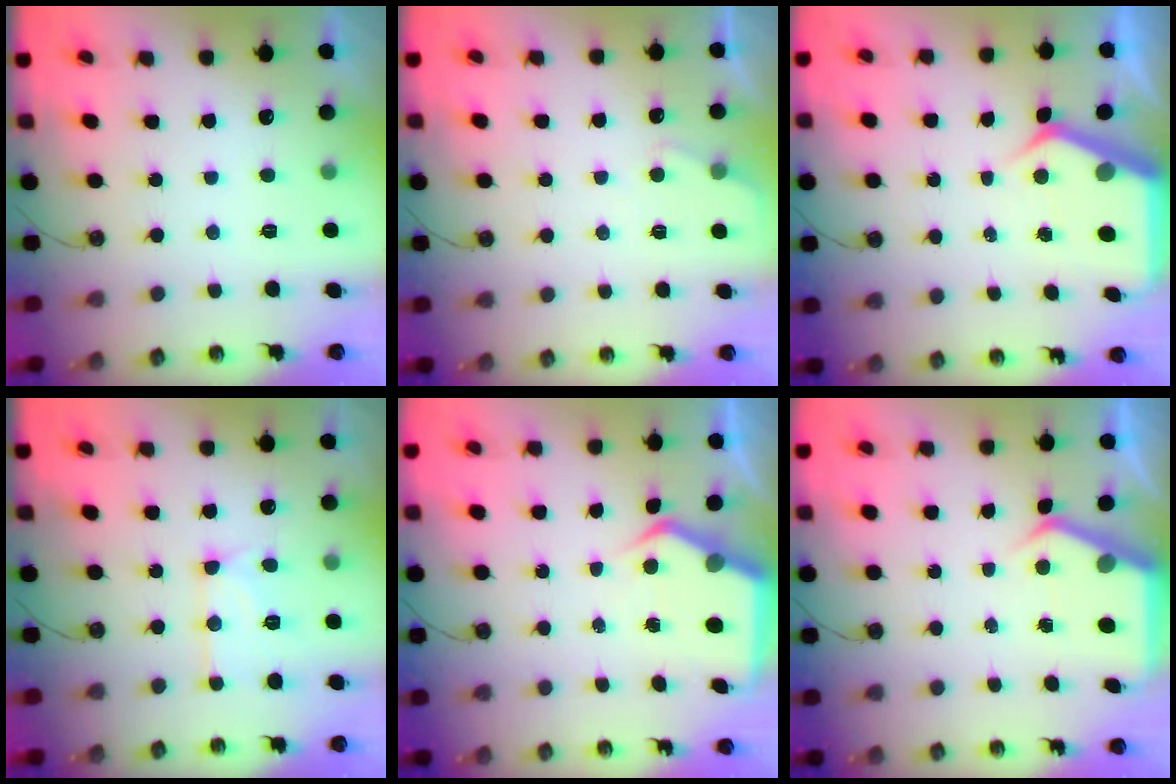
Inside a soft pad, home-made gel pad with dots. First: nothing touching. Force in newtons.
{"total": 3.5, "press": 3.5, "slide": 0.4}
{"total": 6.2, "press": 6.2, "slide": 0.6}
{"total": 12.3, "press": 12.2, "slide": 1.1}
{"total": 7.1, "press": 7.1, "slide": 0.5}
{"total": 5.1, "press": 5.1, "slide": 0.3}